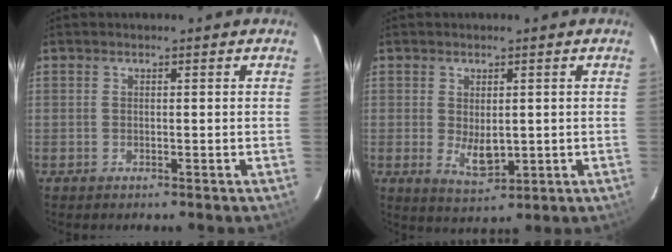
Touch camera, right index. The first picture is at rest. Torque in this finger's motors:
{"motor_torque": [0.36, -0.09, 0.40, 0.05]}